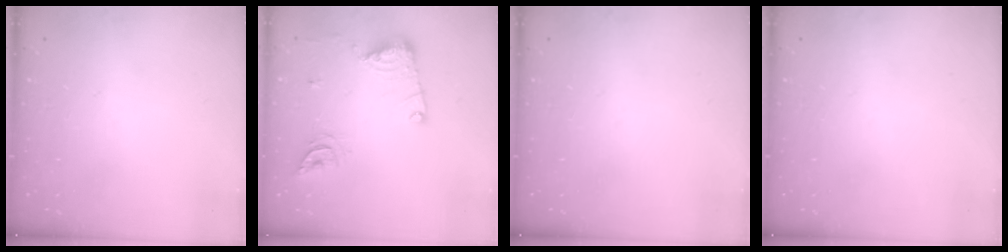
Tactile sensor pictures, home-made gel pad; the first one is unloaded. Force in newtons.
{"total": 12.2, "press": 12.2, "slide": 1.2}
{"total": 0.0}
{"total": 0.0}